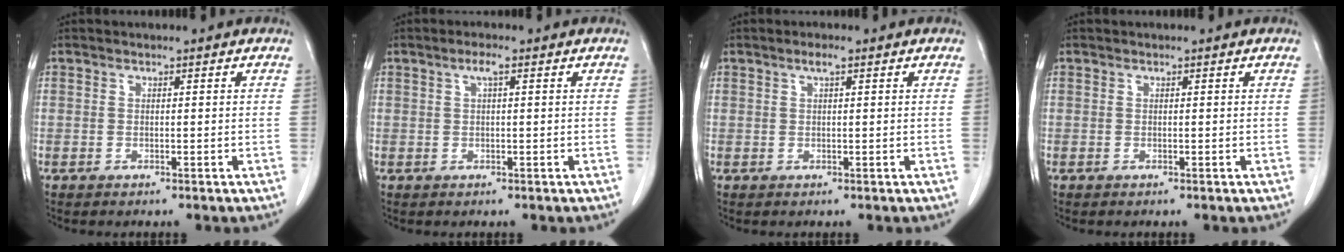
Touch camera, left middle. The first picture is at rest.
{"total": 1.7, "force": [0.7, 0.2, 1.5], "torque": [-0.030, 0.005, 0.011]}
{"total": 1.4, "force": [0.8, 0.2, 1.1], "torque": [-0.023, 0.003, 0.013]}
{"total": 0.0}